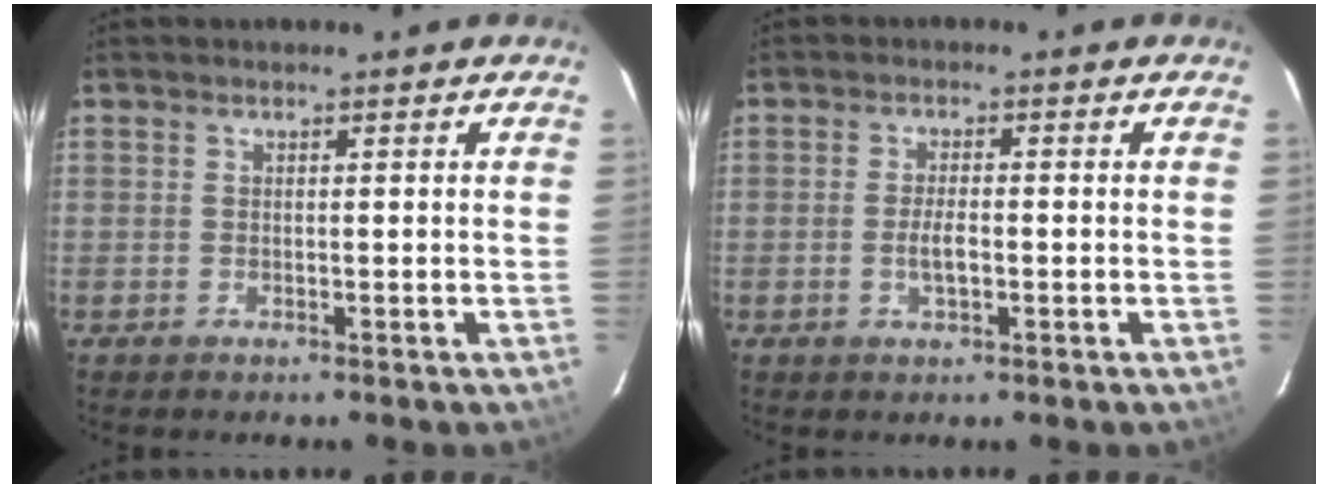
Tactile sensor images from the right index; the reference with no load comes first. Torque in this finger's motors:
{"motor_torque": [0.05, -0.05, 0.21, 0.04]}